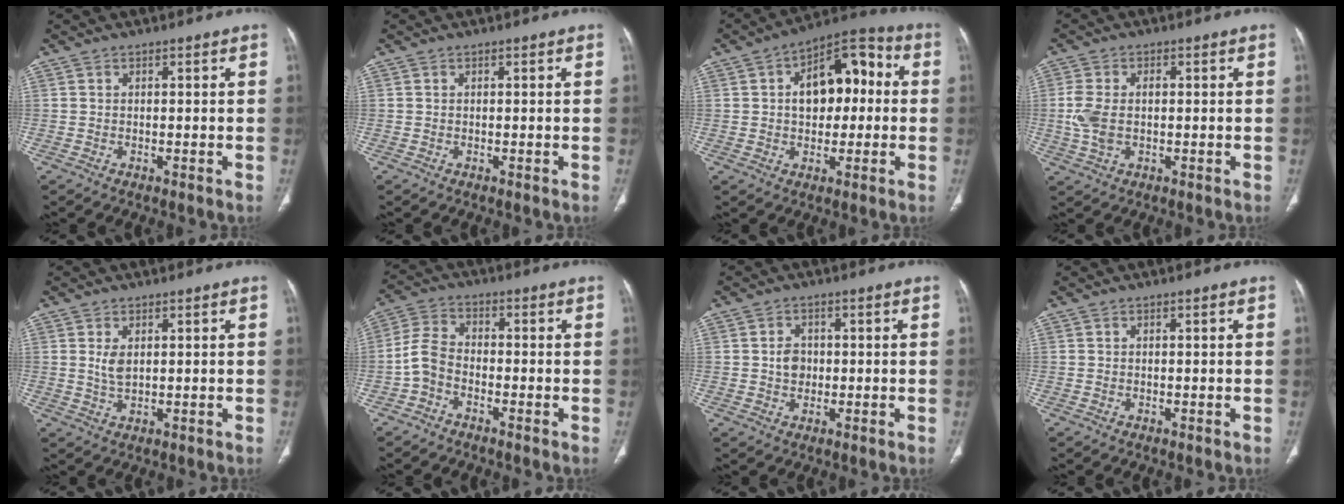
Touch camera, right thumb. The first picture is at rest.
{"total": 0.0}
{"total": 15.0, "force": [1.5, 9.2, 11.8], "torque": [-0.133, 0.042, 0.015]}
{"total": 6.3, "force": [-0.3, 3.6, 5.1], "torque": [-0.131, 0.012, -0.005]}
{"total": 2.9, "force": [0.8, 1.5, 2.4], "torque": [-0.047, -0.007, 0.022]}
{"total": 5.4, "force": [-2.3, 3.5, 3.4], "torque": [-0.069, 0.022, -0.057]}
{"total": 3.4, "force": [0.0, 2.8, 1.9], "torque": [-0.019, 0.005, -0.001]}
{"total": 0.0}